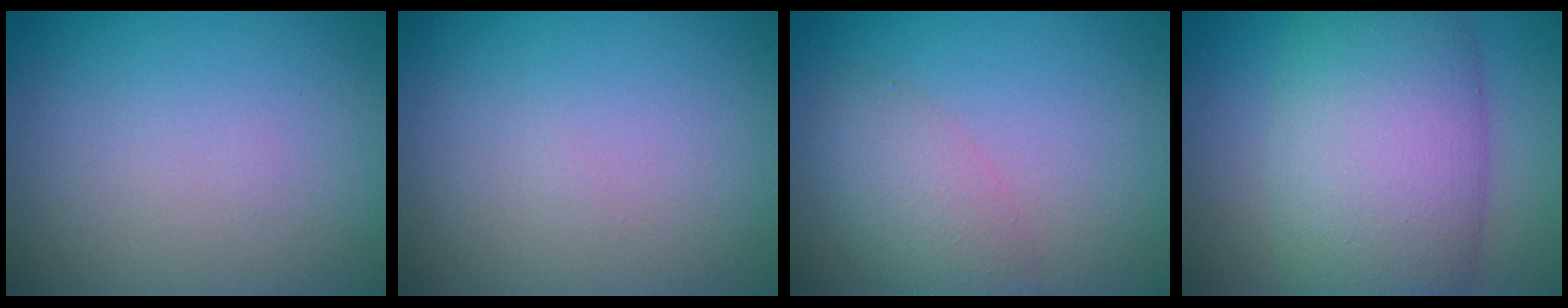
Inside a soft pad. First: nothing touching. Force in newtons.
{"total": 0.0}
{"total": 3.0, "press": 3.0, "slide": 0.1}
{"total": 11.2, "press": 11.2, "slide": 0.6}